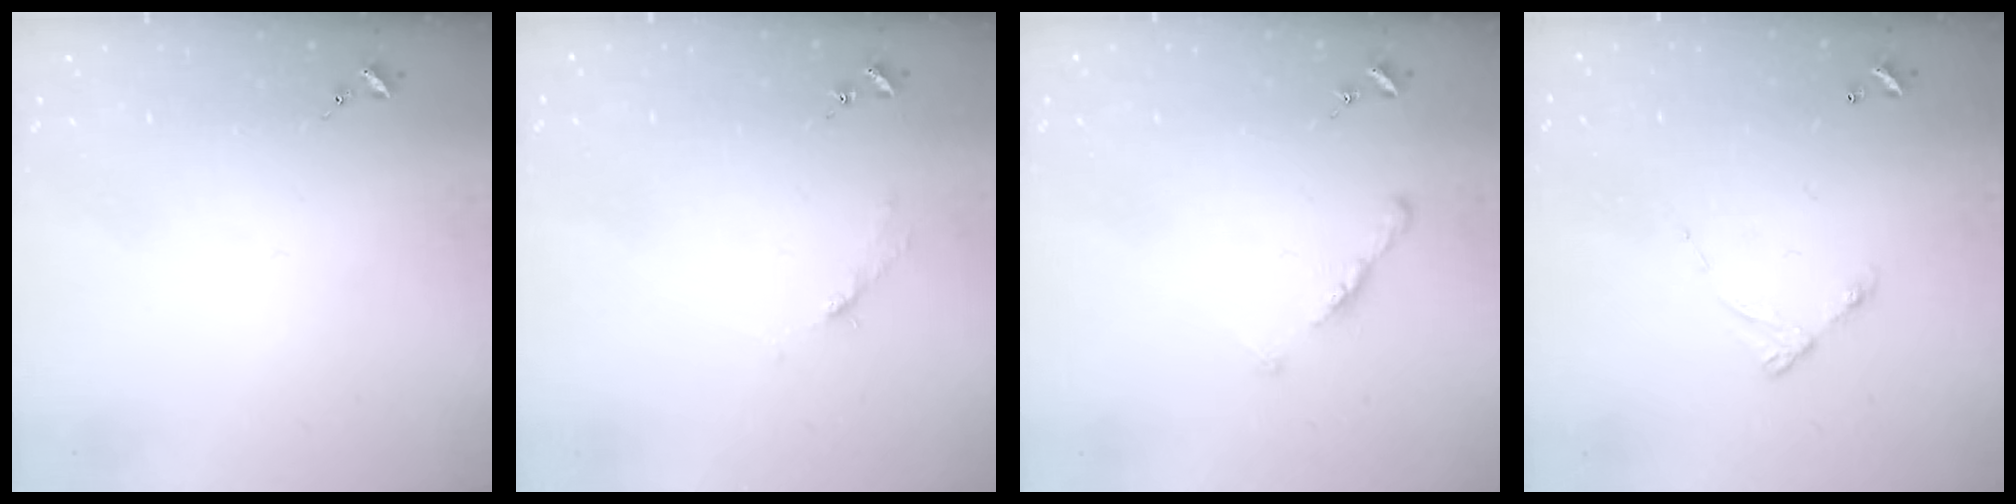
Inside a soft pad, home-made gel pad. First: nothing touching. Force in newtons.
{"total": 2.7, "press": 2.7, "slide": 0.4}
{"total": 5.3, "press": 5.2, "slide": 0.6}
{"total": 6.1, "press": 6.1, "slide": 0.5}